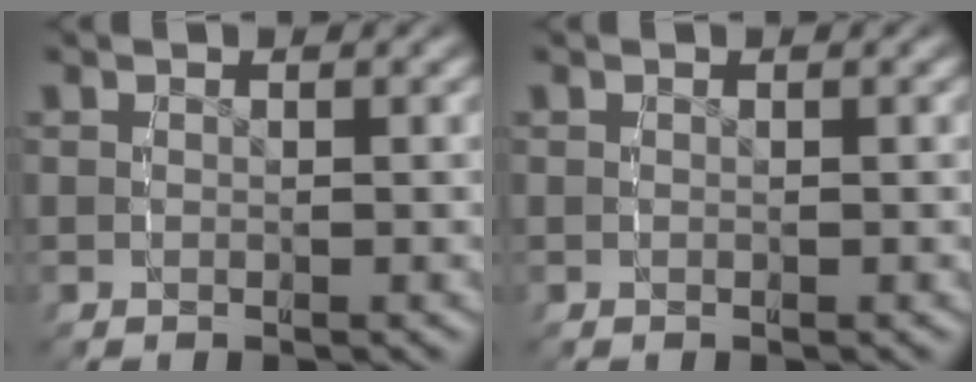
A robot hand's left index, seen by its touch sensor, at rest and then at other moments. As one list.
[{"total": 0.0}]